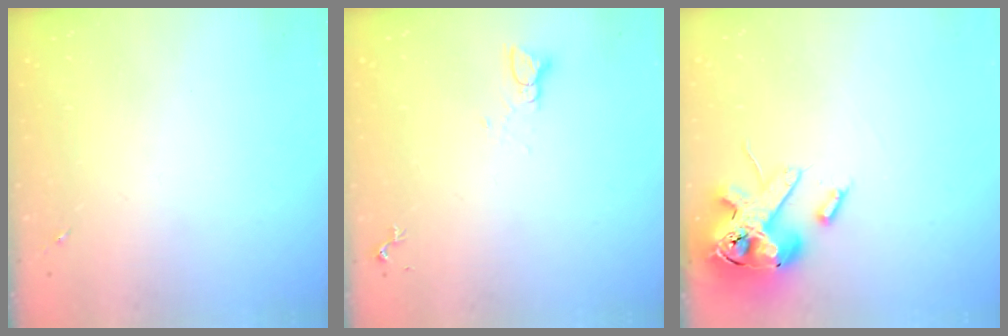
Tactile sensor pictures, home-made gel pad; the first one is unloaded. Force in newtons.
{"total": 2.8, "press": 2.8, "slide": 0.1}
{"total": 15.9, "press": 15.7, "slide": 2.7}